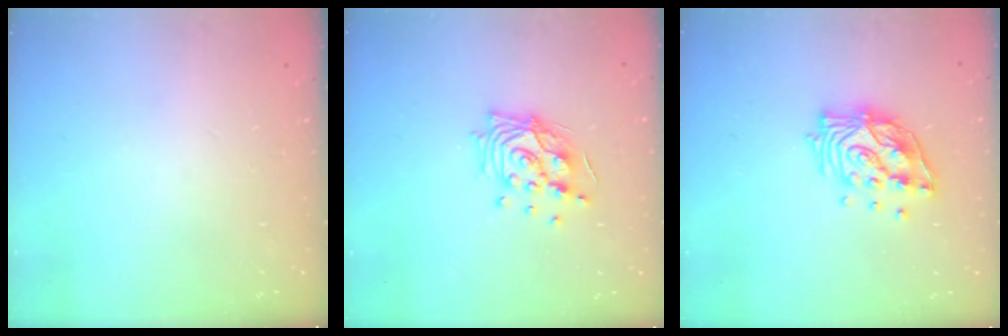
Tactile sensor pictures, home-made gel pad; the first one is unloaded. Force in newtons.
{"total": 14.4, "press": 13.6, "slide": 4.7}
{"total": 13.7, "press": 13.7, "slide": 1.2}